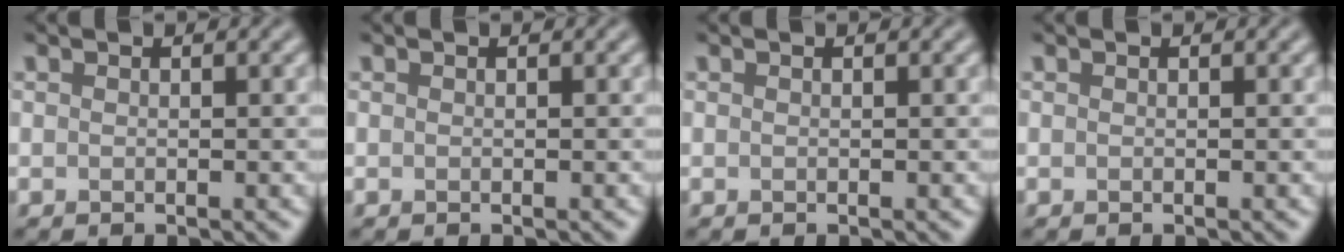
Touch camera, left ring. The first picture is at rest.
{"total": 0.0}
{"total": 0.0}
{"total": 0.0}